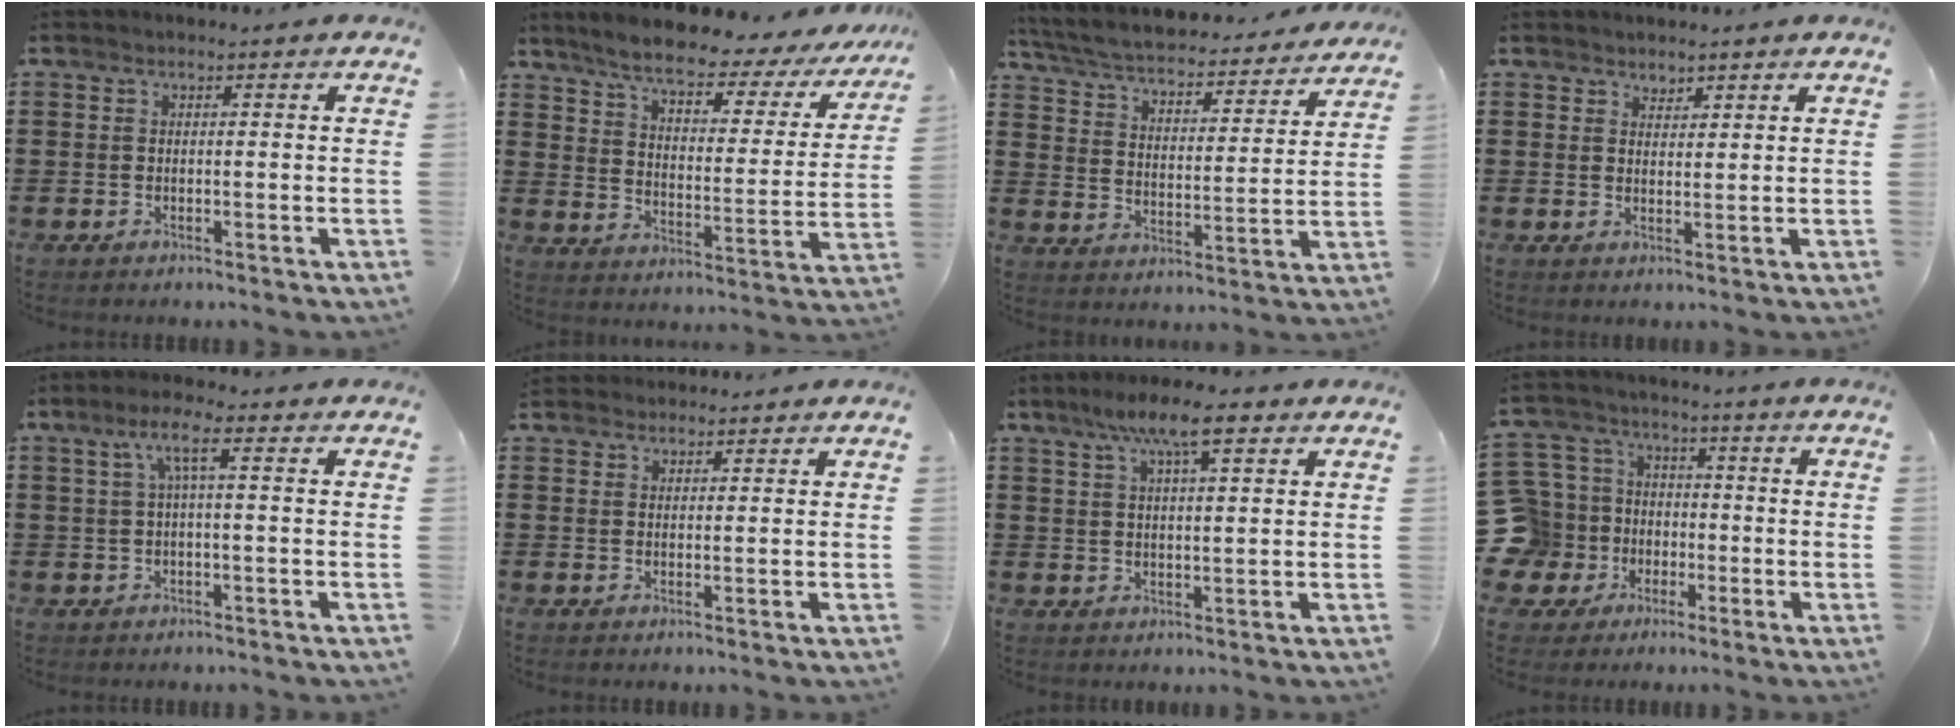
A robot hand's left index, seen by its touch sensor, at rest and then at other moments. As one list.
[{"total": 6.2, "force": [5.2, 0.9, 3.4], "torque": [-0.082, -0.031, 0.079]}, {"total": 4.5, "force": [4.3, 0.3, 1.3], "torque": [-0.049, -0.035, 0.065]}, {"total": 1.7, "force": [1.6, 0.8, 0.0], "torque": [-0.003, 0.004, 0.031]}, {"total": 4.2, "force": [0.9, 0.5, 4.1], "torque": [-0.081, 0.007, 0.011]}, {"total": 2.0, "force": [1.9, 0.6, -0.1], "torque": [-0.004, 0.002, 0.039]}, {"total": 7.6, "force": [4.7, 1.5, 5.7], "torque": [-0.104, -0.003, 0.078]}, {"total": 10.2, "force": [-2.4, 9.6, 2.5], "torque": [-0.123, 0.011, -0.047]}]